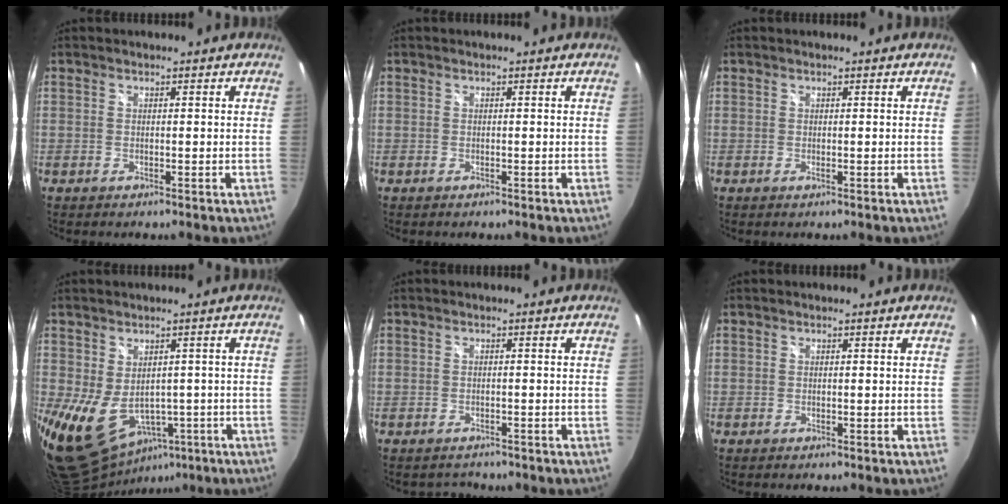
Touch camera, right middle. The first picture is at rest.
{"total": 0.0}
{"total": 0.0}
{"total": 13.0, "force": [-3.7, 9.9, 7.6], "torque": [-0.169, -0.027, -0.028]}
{"total": 2.1, "force": [-1.9, 1.0, 0.1], "torque": [-0.003, -0.003, -0.026]}
{"total": 0.0}